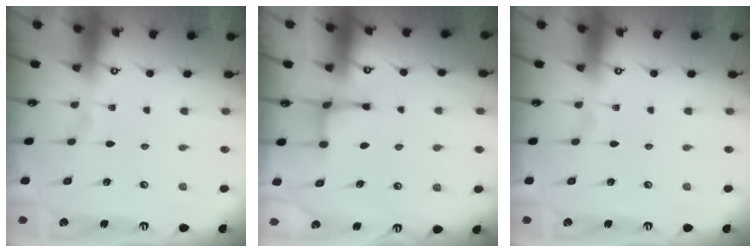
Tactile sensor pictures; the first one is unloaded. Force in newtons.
{"total": 3.3, "press": 3.3, "slide": 0.3}
{"total": 0.0}